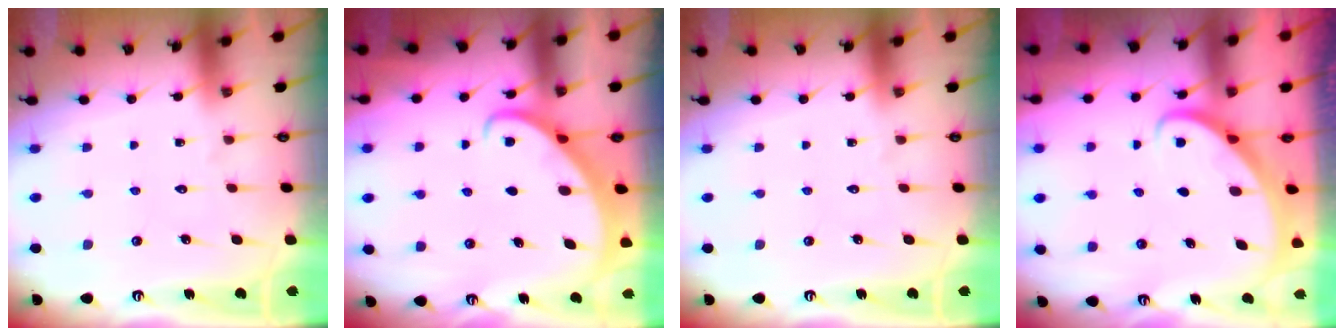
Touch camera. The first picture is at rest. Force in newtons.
{"total": 2.6, "press": 2.6, "slide": 0.1}
{"total": 0.0}
{"total": 2.6, "press": 2.6, "slide": 0.2}